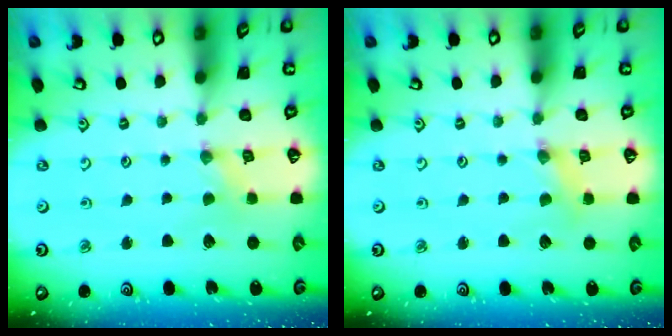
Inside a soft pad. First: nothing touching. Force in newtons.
{"total": 1.7, "press": 1.7, "slide": 0.3}